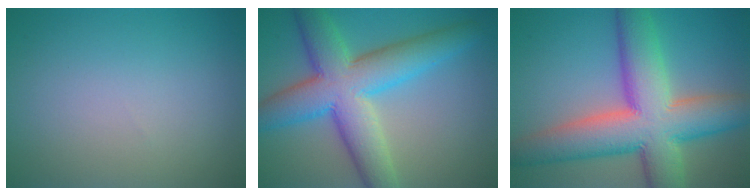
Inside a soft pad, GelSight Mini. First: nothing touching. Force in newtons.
{"total": 9.7, "press": 9.7, "slide": 0.3}
{"total": 12.2, "press": 12.2, "slide": 0.7}